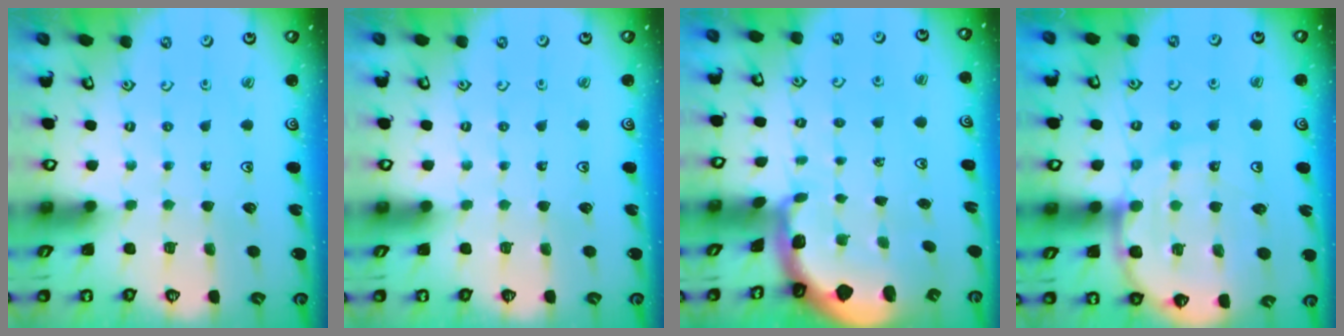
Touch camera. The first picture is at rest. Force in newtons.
{"total": 0.0}
{"total": 1.7, "press": 1.6, "slide": 0.4}
{"total": 15.2, "press": 14.9, "slide": 3.1}